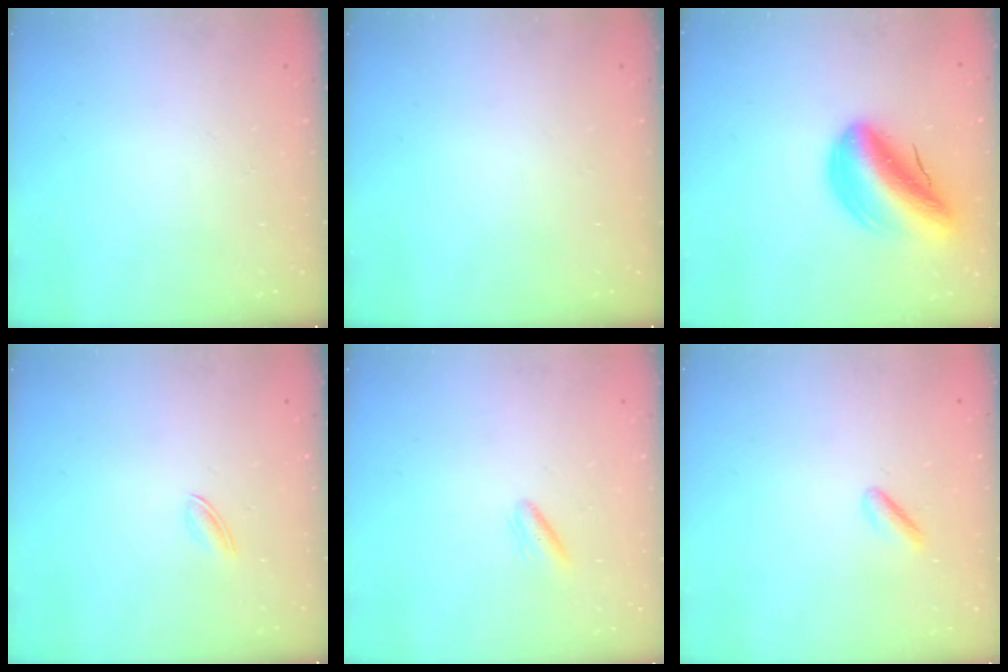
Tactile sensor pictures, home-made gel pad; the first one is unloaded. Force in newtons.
{"total": 0.0}
{"total": 17.4, "press": 16.9, "slide": 4.0}
{"total": 2.7, "press": 2.6, "slide": 0.7}
{"total": 2.9, "press": 2.8, "slide": 1.0}
{"total": 1.5, "press": 1.2, "slide": 0.8}